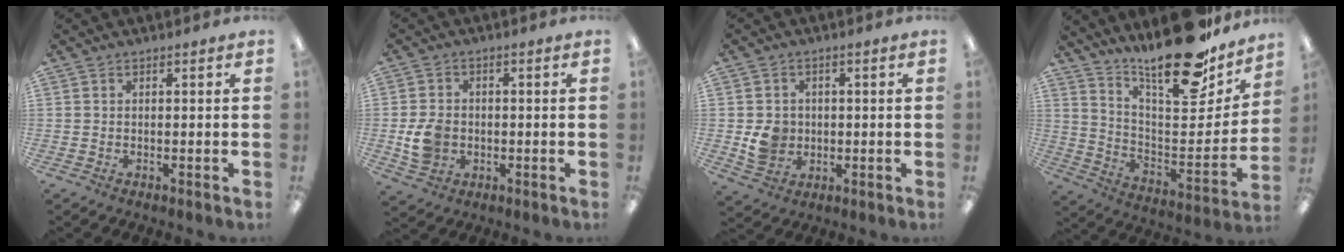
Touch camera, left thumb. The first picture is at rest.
{"total": 6.7, "force": [-1.2, 5.5, 3.6], "torque": [-0.059, 0.006, -0.020]}
{"total": 6.3, "force": [-0.2, 5.8, 2.6], "torque": [-0.035, 0.006, -0.002]}
{"total": 23.8, "force": [18.6, 7.1, 13.0], "torque": [-0.188, -0.130, 0.311]}